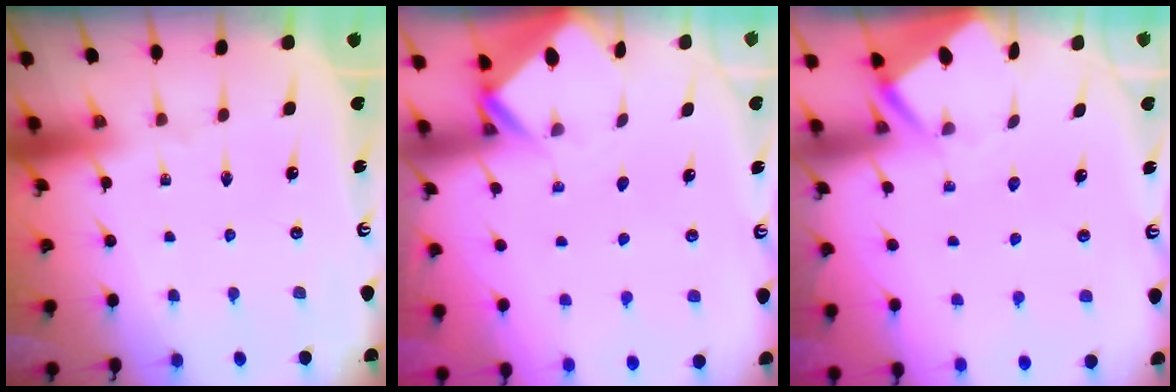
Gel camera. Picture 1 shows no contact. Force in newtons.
{"total": 2.7, "press": 2.7, "slide": 0.1}
{"total": 3.2, "press": 3.2, "slide": 0.3}